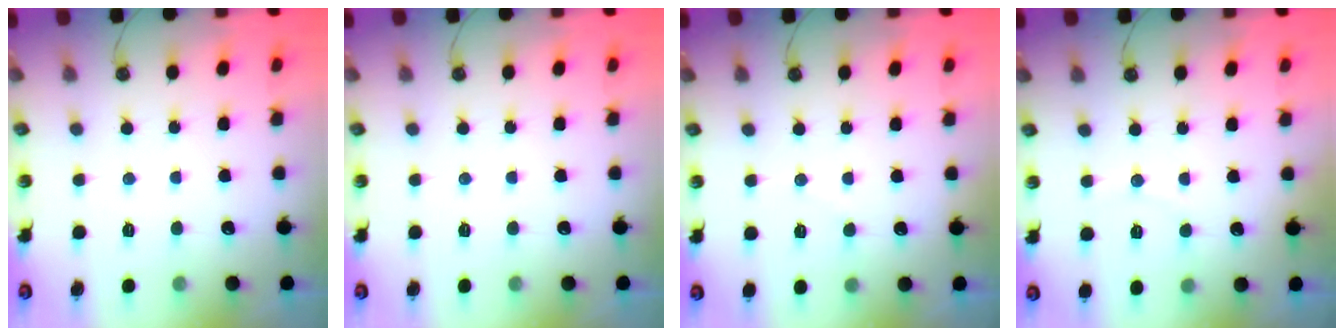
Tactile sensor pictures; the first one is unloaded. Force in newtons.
{"total": 0.0}
{"total": 2.9, "press": 2.9, "slide": 0.3}
{"total": 3.4, "press": 3.3, "slide": 0.4}